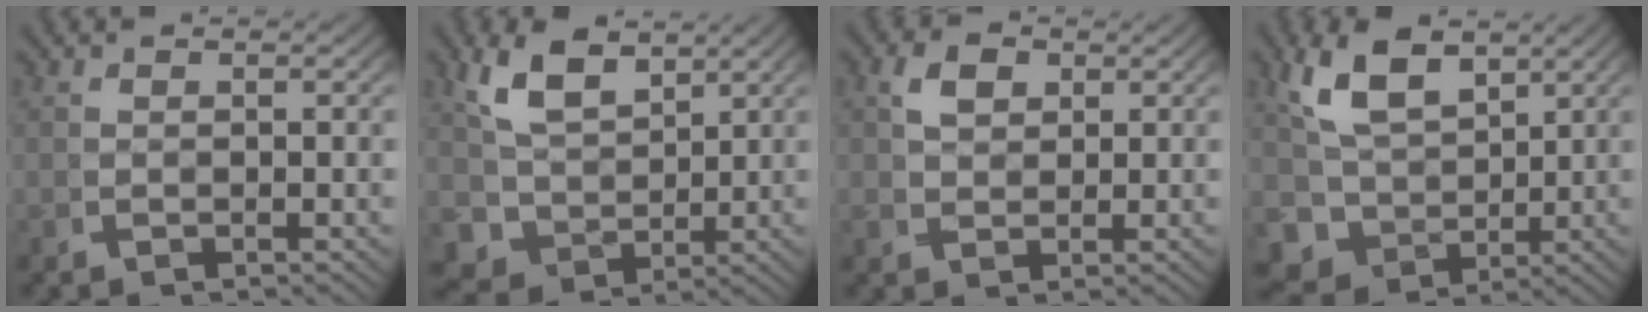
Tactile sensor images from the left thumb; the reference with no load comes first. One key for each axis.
{"total": 6.3, "fx": 1.1, "fy": 5.3, "fz": 3.2, "tx": -0.091, "ty": -0.037, "tz": 0.039}
{"total": 1.6, "fx": 1.1, "fy": 1.2, "fz": 0.3, "tx": -0.003, "ty": -0.002, "tz": 0.024}
{"total": 8.5, "fx": -0.1, "fy": 7.3, "fz": 4.3, "tx": -0.116, "ty": -0.051, "tz": 0.023}